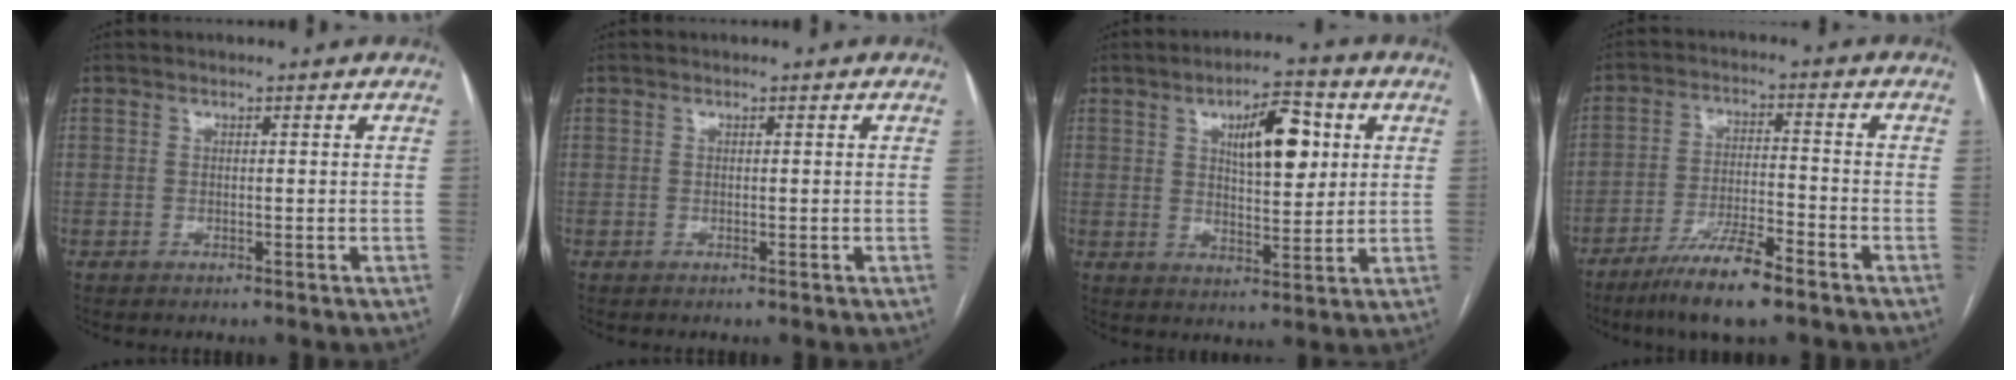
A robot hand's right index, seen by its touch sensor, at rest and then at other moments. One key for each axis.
{"total": 0.0}
{"total": 9.8, "fx": 3.3, "fy": 3.3, "fz": 8.7, "tx": -0.132, "ty": 0.012, "tz": 0.055}
{"total": 9.7, "fx": -6.8, "fy": 1.2, "fz": 6.8, "tx": -0.126, "ty": -0.017, "tz": -0.121}